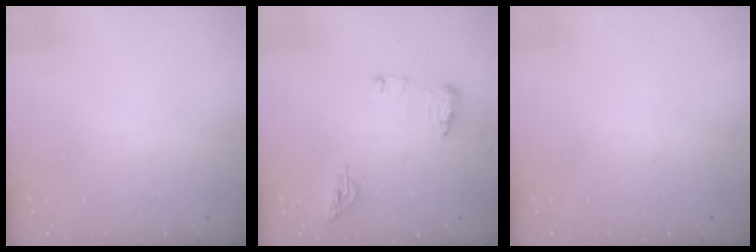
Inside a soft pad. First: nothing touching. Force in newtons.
{"total": 8.6, "press": 8.4, "slide": 1.4}
{"total": 0.0}